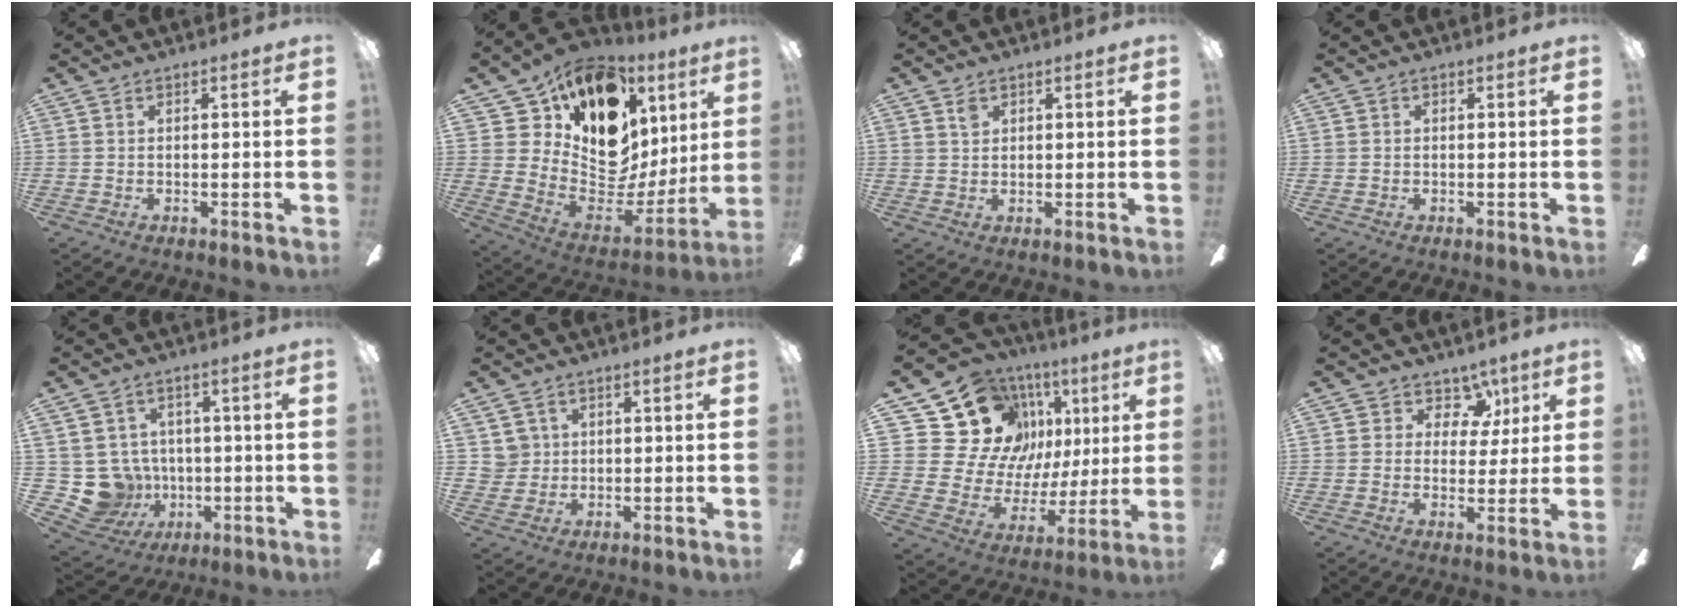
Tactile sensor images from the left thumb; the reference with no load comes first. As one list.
[{"total": 18.5, "force": [12.1, 11.3, 8.4], "torque": [-0.158, -0.107, 0.235]}, {"total": 1.6, "force": [1.3, 0.9, 0.4], "torque": [-0.004, -0.005, 0.023]}, {"total": 0.0}, {"total": 10.6, "force": [-0.8, 10.2, 2.8], "torque": [-0.104, -0.002, -0.004]}, {"total": 4.2, "force": [1.3, 4.0, 0.1], "torque": [-0.002, 0.004, 0.023]}, {"total": 21.4, "force": [9.7, 16.4, 9.9], "torque": [-0.194, -0.059, 0.203]}, {"total": 7.3, "force": [4.0, 5.8, 1.7], "torque": [-0.020, -0.025, 0.075]}]